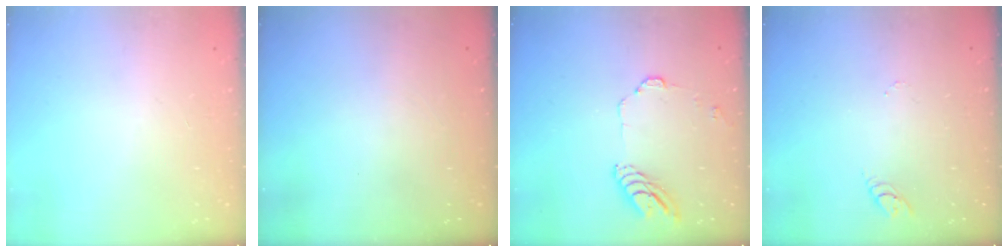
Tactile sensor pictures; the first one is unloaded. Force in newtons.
{"total": 0.0}
{"total": 9.6, "press": 9.6, "slide": 0.3}
{"total": 2.7, "press": 2.7, "slide": 0.2}